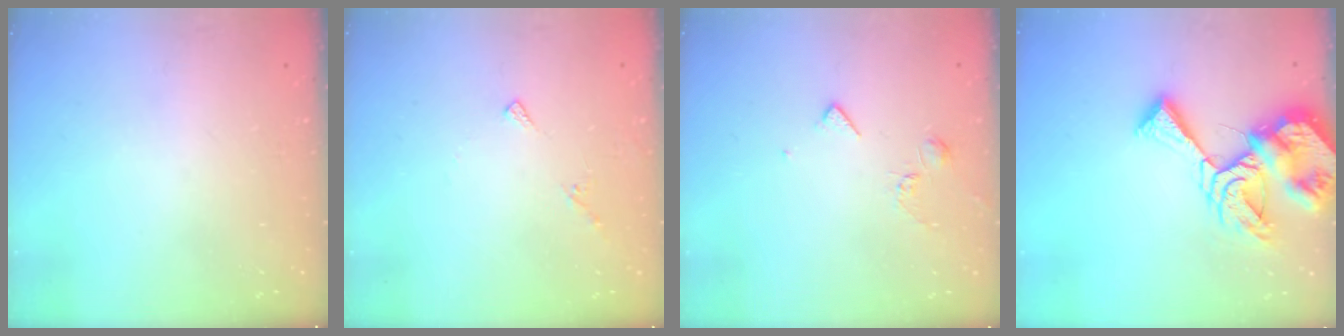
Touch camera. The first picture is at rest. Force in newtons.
{"total": 4.7, "press": 4.7, "slide": 0.6}
{"total": 4.7, "press": 4.6, "slide": 0.9}
{"total": 14.5, "press": 14.4, "slide": 1.6}